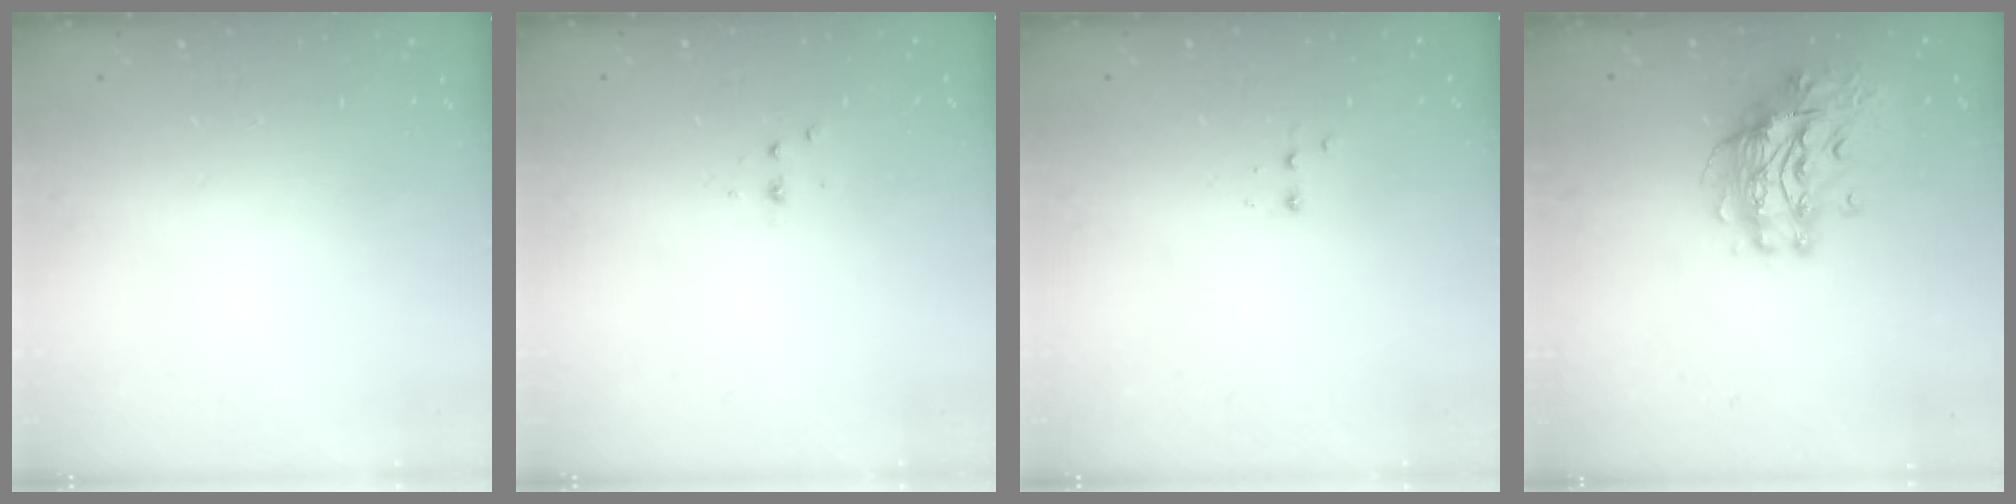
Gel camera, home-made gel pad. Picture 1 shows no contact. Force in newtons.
{"total": 2.3, "press": 2.3, "slide": 0.3}
{"total": 2.4, "press": 2.2, "slide": 0.9}
{"total": 12.3, "press": 12.2, "slide": 1.1}